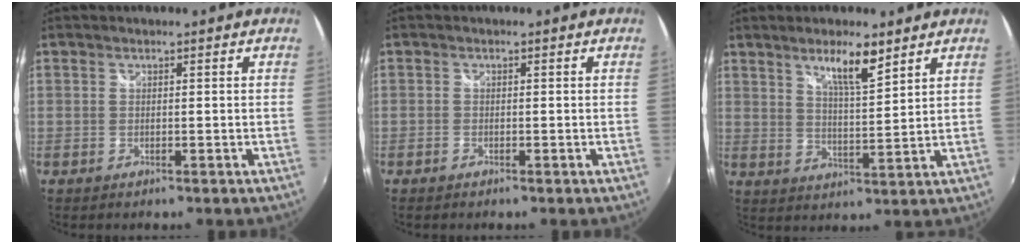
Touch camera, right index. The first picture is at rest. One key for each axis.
{"total": 0.8, "fx": -0.7, "fy": 0.4, "fz": 0.1, "tx": -0.005, "ty": -0.002, "tz": -0.016}
{"total": 7.1, "fx": 4.9, "fy": 1.2, "fz": 5.0, "tx": -0.082, "ty": -0.004, "tz": 0.085}